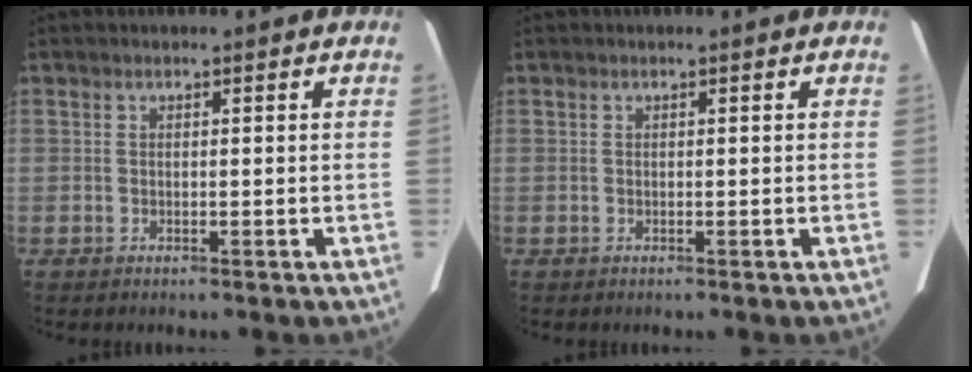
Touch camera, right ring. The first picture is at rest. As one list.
[{"total": 0.0}]